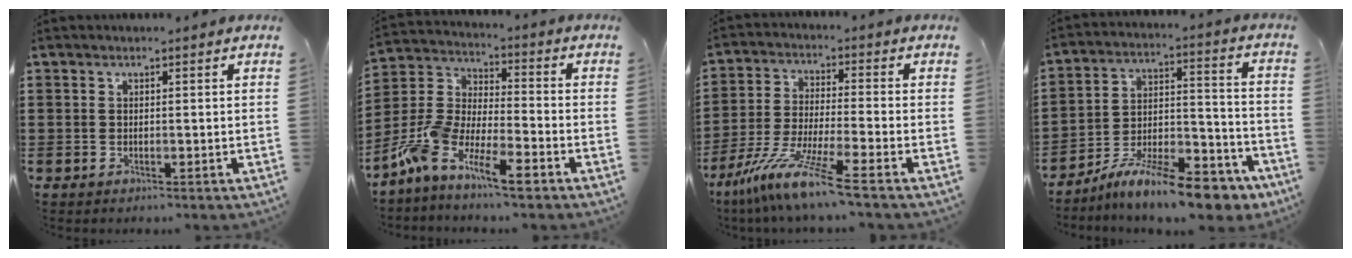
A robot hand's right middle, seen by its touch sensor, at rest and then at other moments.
{"total": 9.5, "force": [-7.2, 2.3, 5.8], "torque": [-0.146, -0.005, -0.150]}
{"total": 9.6, "force": [-7.5, -0.4, 6.0], "torque": [-0.133, -0.011, -0.153]}
{"total": 13.0, "force": [-10.8, 2.3, 6.9], "torque": [-0.108, 0.038, -0.198]}